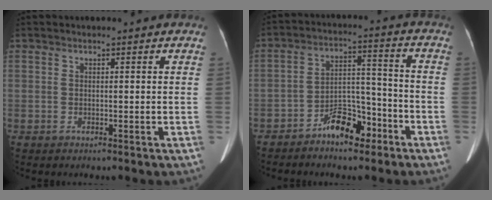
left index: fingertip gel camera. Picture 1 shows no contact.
{"total": 7.7, "force": [-5.2, 3.4, 4.4], "torque": [-0.075, 0.026, -0.089]}